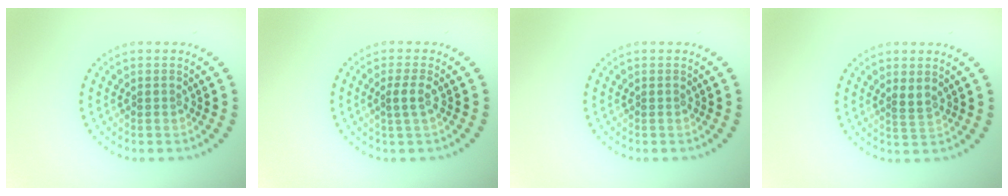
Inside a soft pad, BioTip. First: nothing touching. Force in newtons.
{"total": 1.5, "press": 1.2, "slide": 0.9}
{"total": 0.0}
{"total": 1.0, "press": 0.8, "slide": 0.5}